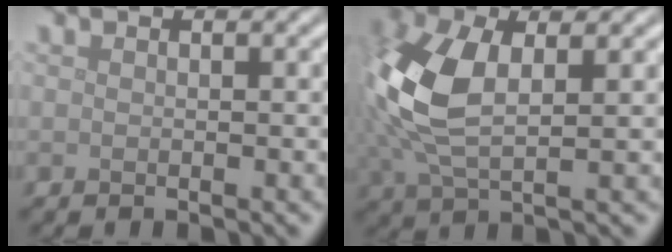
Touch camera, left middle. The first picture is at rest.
{"total": 8.5, "force": [1.0, 4.6, 7.1], "torque": [-0.182, 0.000, 0.018]}